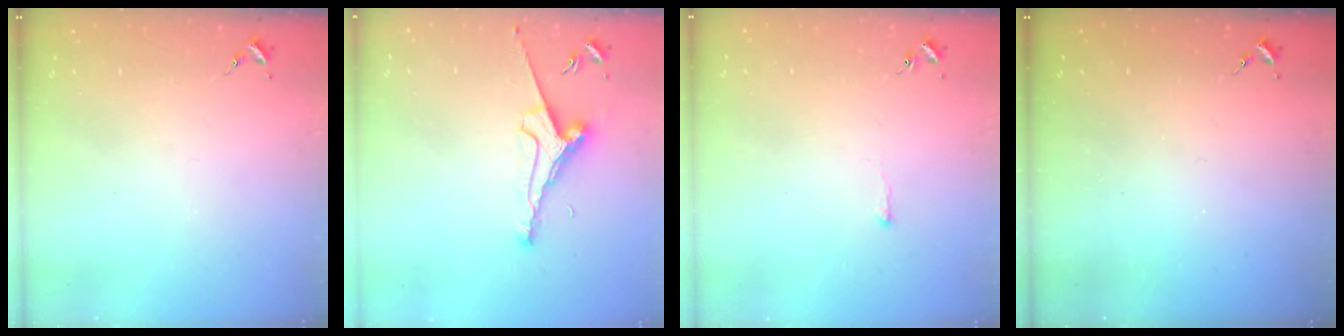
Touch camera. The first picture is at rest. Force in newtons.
{"total": 8.2, "press": 8.1, "slide": 1.0}
{"total": 2.6, "press": 2.6, "slide": 0.4}
{"total": 0.0}